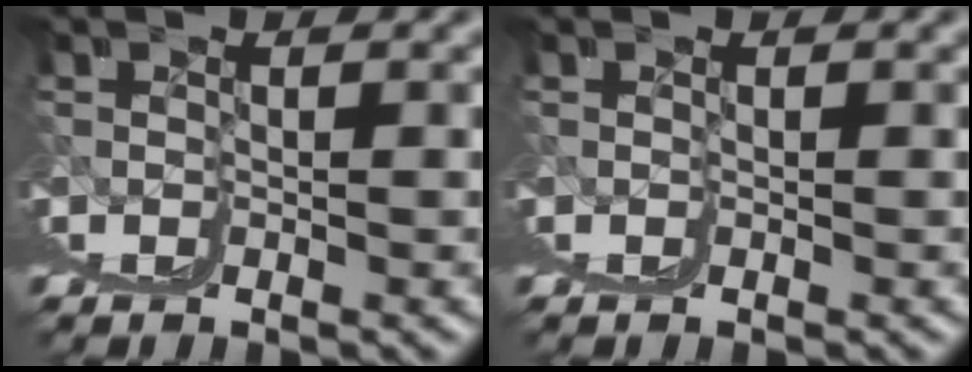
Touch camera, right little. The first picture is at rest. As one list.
[{"total": 0.0}]